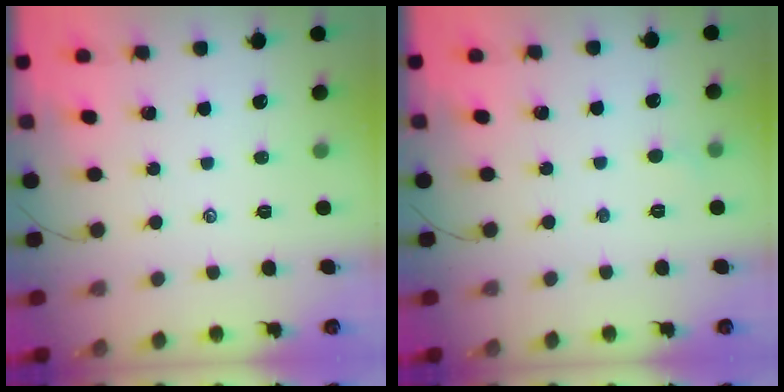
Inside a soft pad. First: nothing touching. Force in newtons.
{"total": 2.7, "press": 2.6, "slide": 0.9}